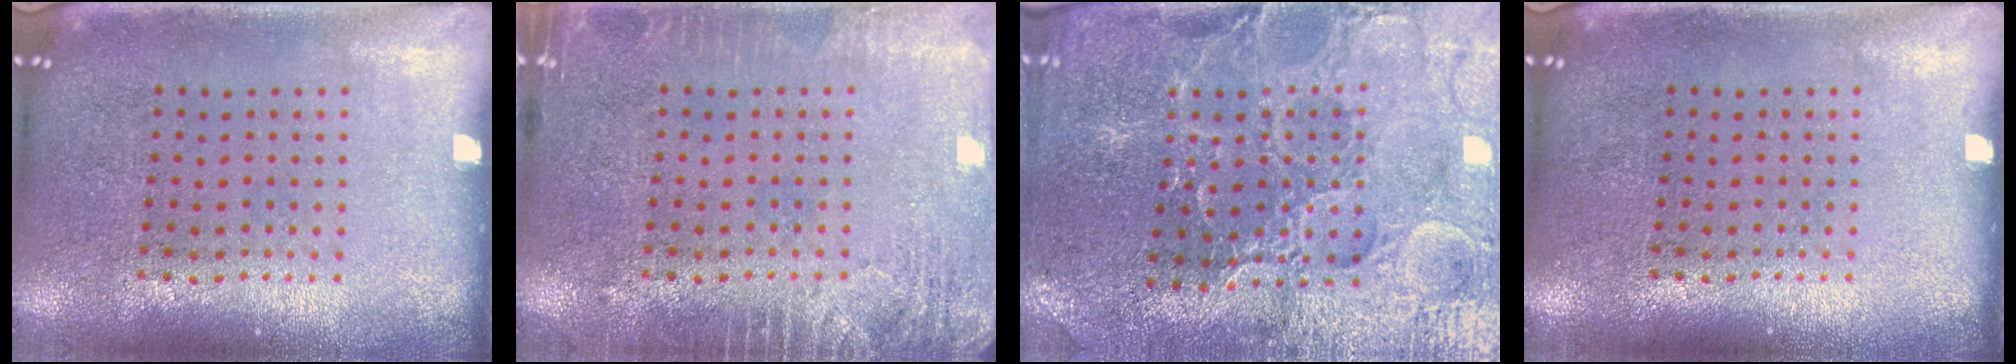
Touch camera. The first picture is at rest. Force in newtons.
{"total": 2.7, "press": 2.7, "slide": 0.4}
{"total": 3.3, "press": 3.3, "slide": 0.5}
{"total": 0.0}